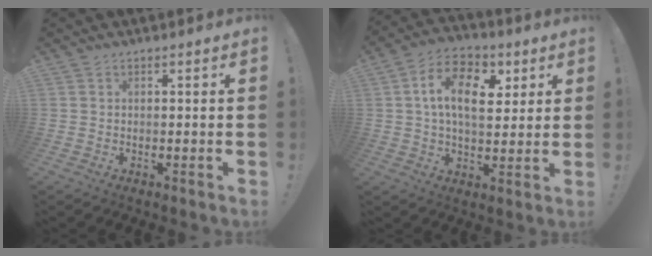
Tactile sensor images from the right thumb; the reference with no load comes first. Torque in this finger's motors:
{"motor_torque": [0.60, 0.71, 0.48, 0.47, 0.11]}